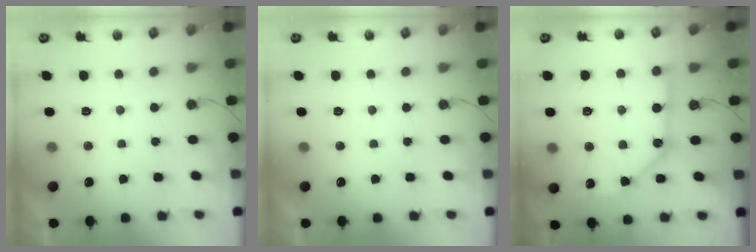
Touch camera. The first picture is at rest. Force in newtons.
{"total": 0.0}
{"total": 12.0, "press": 11.9, "slide": 1.2}